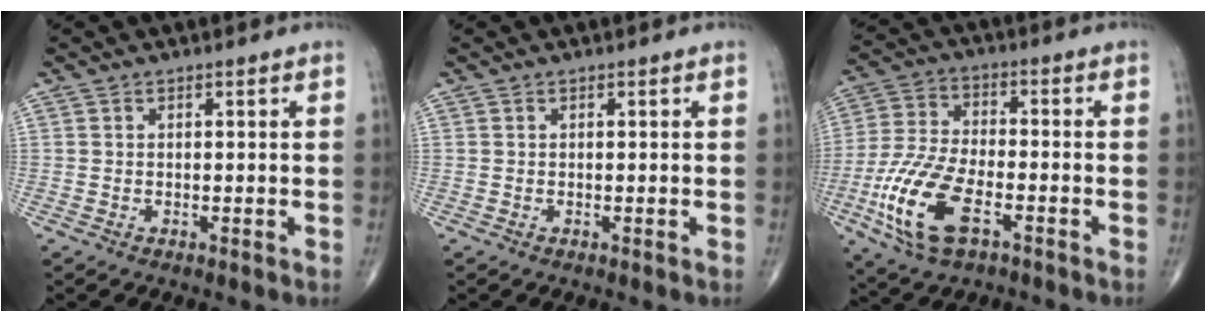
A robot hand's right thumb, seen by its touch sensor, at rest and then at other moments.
{"total": 0.0}
{"total": 15.0, "force": [-6.0, 6.9, 11.9], "torque": [-0.254, 0.015, -0.114]}